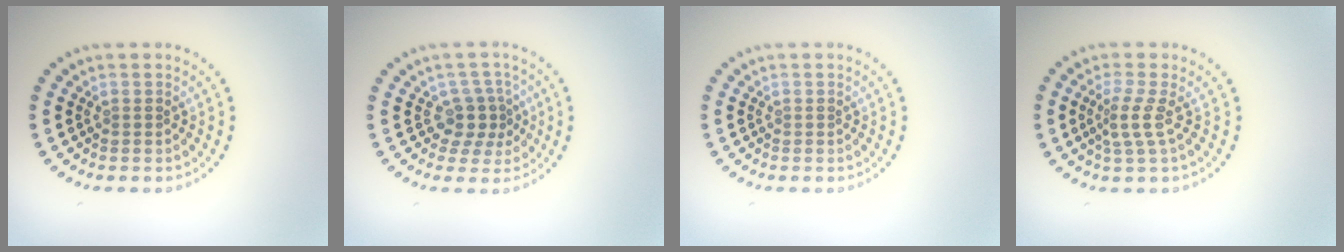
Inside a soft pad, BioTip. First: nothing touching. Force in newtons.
{"total": 2.6, "press": 2.0, "slide": 1.7}
{"total": 0.0}
{"total": 2.2, "press": 1.4, "slide": 1.7}